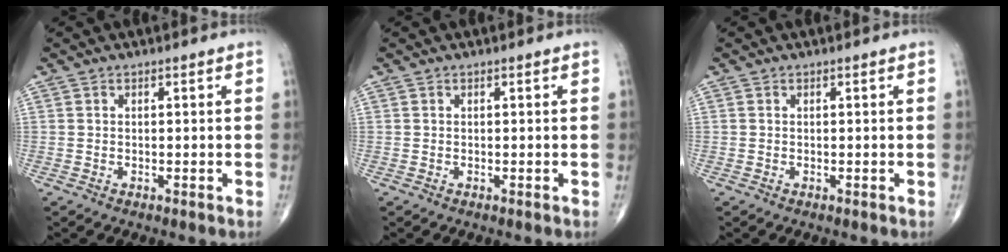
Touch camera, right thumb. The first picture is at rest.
{"total": 0.0}
{"total": 0.0}